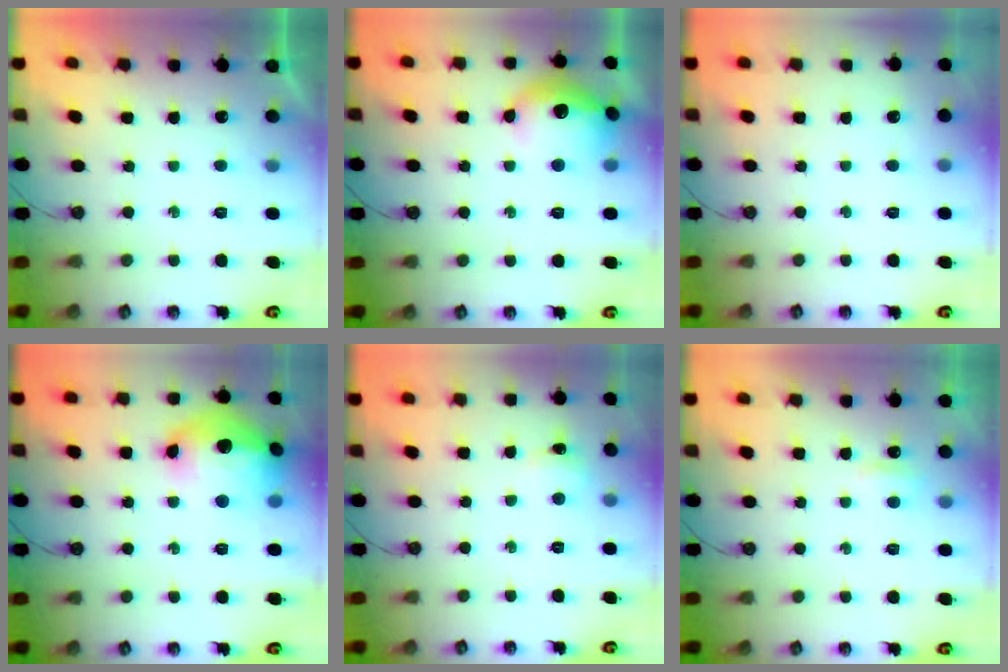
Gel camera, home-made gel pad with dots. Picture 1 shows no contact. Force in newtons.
{"total": 16.1, "press": 16.0, "slide": 1.1}
{"total": 0.0}
{"total": 20.7, "press": 20.6, "slide": 1.4}
{"total": 2.4, "press": 2.3, "slide": 0.5}
{"total": 3.0, "press": 3.0, "slide": 0.6}